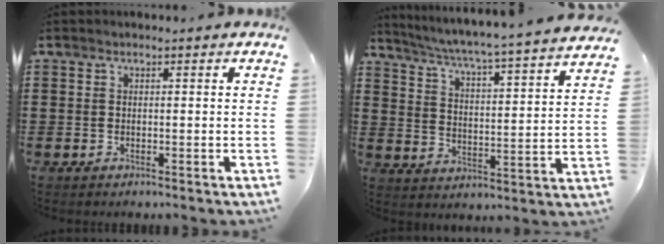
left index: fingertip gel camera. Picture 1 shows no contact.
{"total": 4.1, "force": [3.6, -1.3, 1.6], "torque": [-0.051, -0.047, 0.048]}